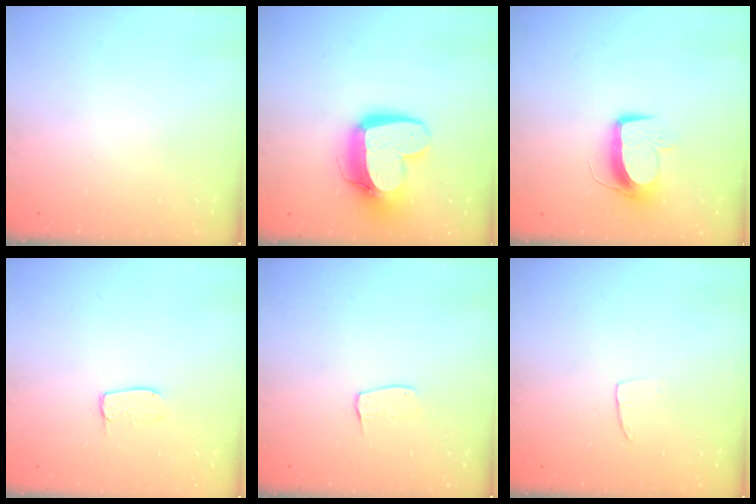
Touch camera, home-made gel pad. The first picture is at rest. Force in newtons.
{"total": 15.2, "press": 15.2, "slide": 1.4}
{"total": 9.8, "press": 9.7, "slide": 1.0}
{"total": 4.9, "press": 4.8, "slide": 0.4}
{"total": 5.6, "press": 5.6, "slide": 0.3}
{"total": 3.9, "press": 3.9, "slide": 0.3}